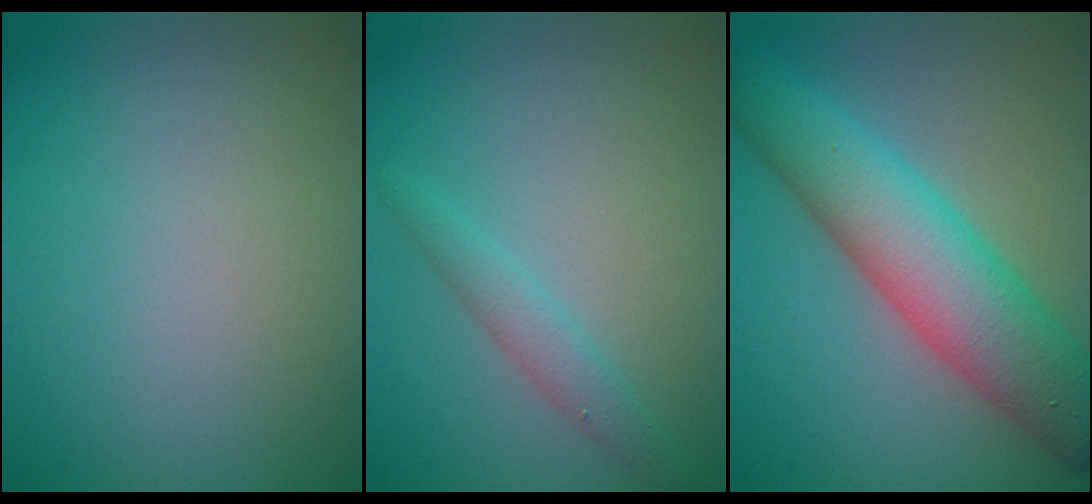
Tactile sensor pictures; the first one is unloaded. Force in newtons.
{"total": 1.9, "press": 1.9, "slide": 0.0}
{"total": 8.7, "press": 8.7, "slide": 0.4}